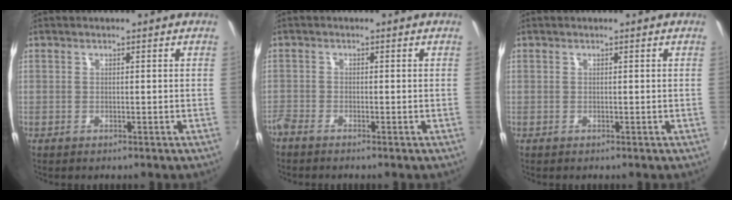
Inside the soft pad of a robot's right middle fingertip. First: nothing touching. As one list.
[{"total": 2.5, "force": [-2.2, 0.6, 0.9], "torque": [-0.031, -0.008, -0.049]}, {"total": 0.0}]